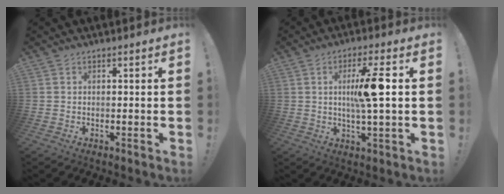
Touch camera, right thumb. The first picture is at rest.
{"total": 10.6, "force": [1.2, 0.6, 10.6], "torque": [-0.189, -0.005, 0.008]}